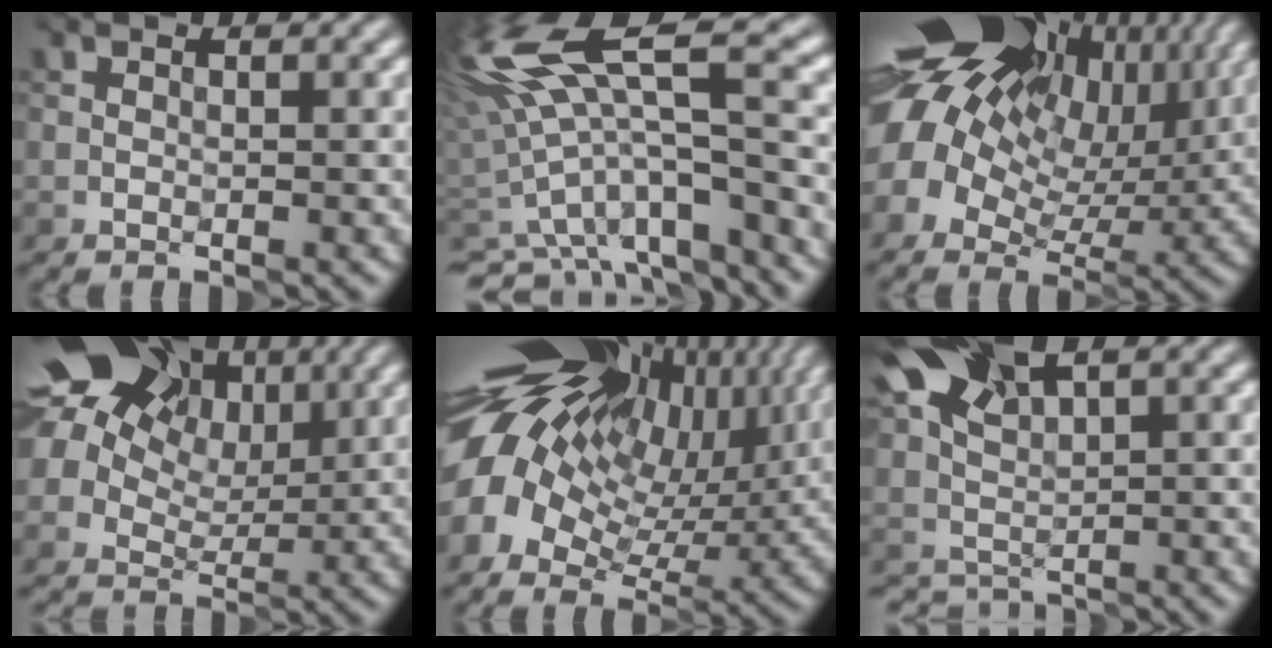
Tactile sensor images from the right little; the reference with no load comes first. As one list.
[{"total": 12.3, "force": [1.0, 4.1, 11.6], "torque": [-0.227, -0.005, 0.052]}, {"total": 20.0, "force": [7.3, 14.0, 12.2], "torque": [-0.267, 0.046, 0.108]}, {"total": 18.4, "force": [7.2, 13.8, 9.7], "torque": [-0.208, 0.045, 0.104]}, {"total": 17.5, "force": [4.5, 10.8, 13.0], "torque": [-0.240, 0.010, 0.077]}, {"total": 7.3, "force": [3.3, 3.9, 5.1], "torque": [-0.106, 0.000, 0.058]}]